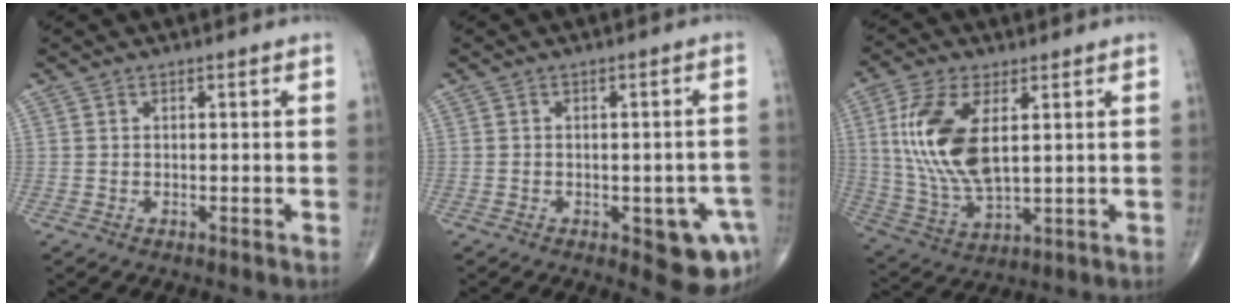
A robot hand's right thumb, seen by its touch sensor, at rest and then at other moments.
{"total": 6.5, "force": [-2.6, 2.7, 5.2], "torque": [-0.044, 0.006, -0.026]}
{"total": 15.3, "force": [3.3, 7.3, 13.1], "torque": [-0.276, -0.012, 0.074]}